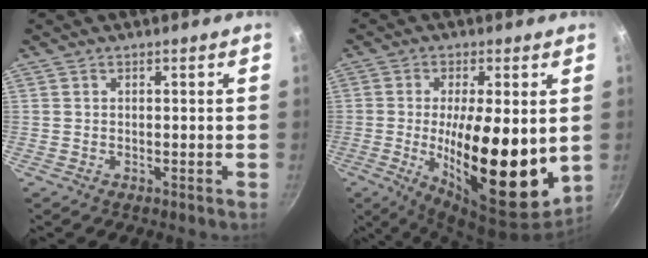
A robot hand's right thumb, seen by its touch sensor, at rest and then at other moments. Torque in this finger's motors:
{"motor_torque": [2.37, 2.64, 2.34, -0.18, 0.64]}